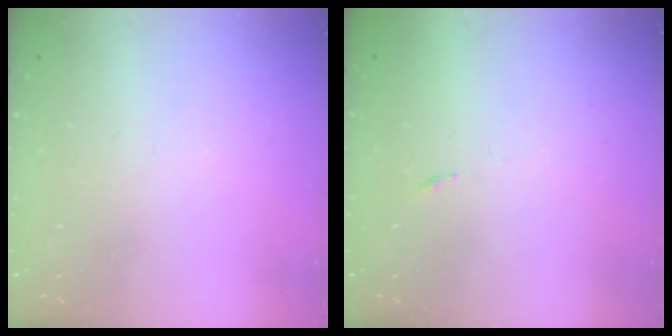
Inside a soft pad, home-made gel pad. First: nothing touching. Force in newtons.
{"total": 2.6, "press": 2.6, "slide": 0.4}